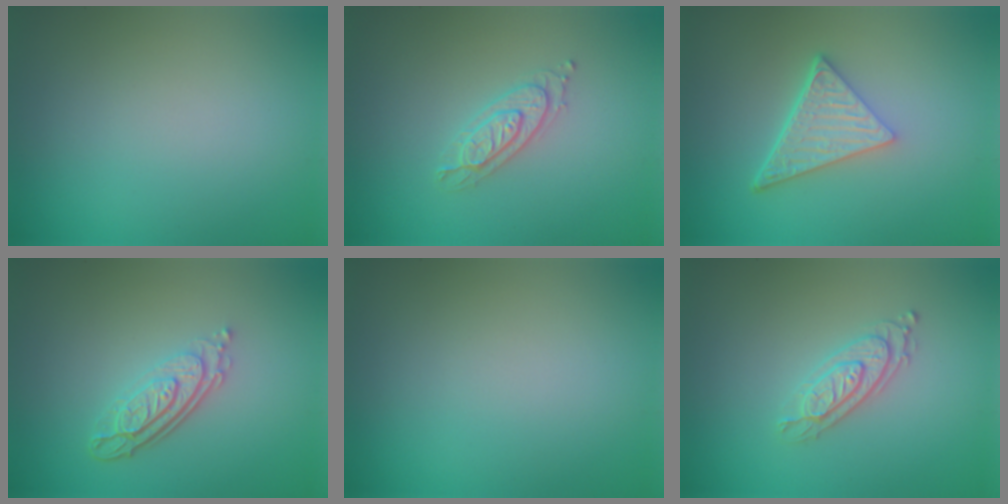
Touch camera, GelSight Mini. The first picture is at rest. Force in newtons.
{"total": 2.2, "press": 2.1, "slide": 0.5}
{"total": 4.9, "press": 3.5, "slide": 3.4}
{"total": 4.0, "press": 2.9, "slide": 2.7}
{"total": 0.0}
{"total": 2.6, "press": 2.3, "slide": 1.3}